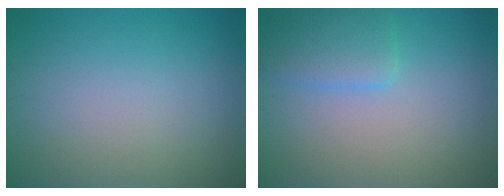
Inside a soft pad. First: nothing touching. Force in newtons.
{"total": 2.9, "press": 2.9, "slide": 0.1}